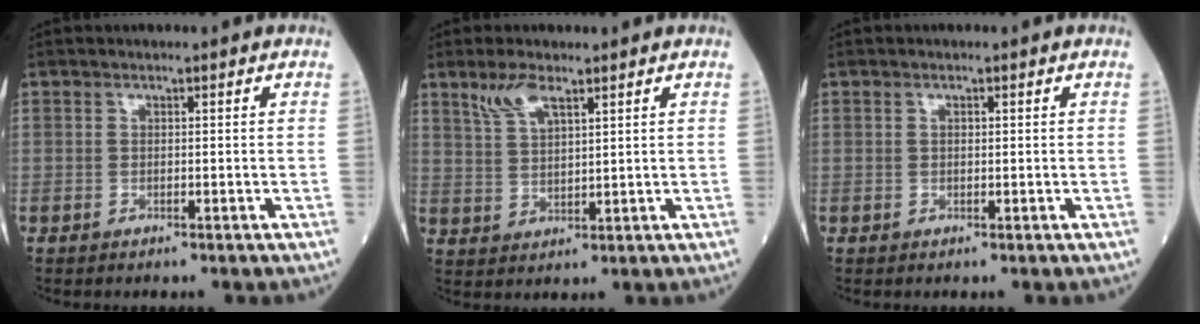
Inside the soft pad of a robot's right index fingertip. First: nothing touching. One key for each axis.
{"total": 5.1, "fx": 3.5, "fy": 1.3, "fz": 3.4, "tx": -0.079, "ty": 0.006, "tz": 0.076}
{"total": 0.6, "fx": 0.3, "fy": 0.2, "fz": 0.5, "tx": -0.012, "ty": 0.001, "tz": 0.007}